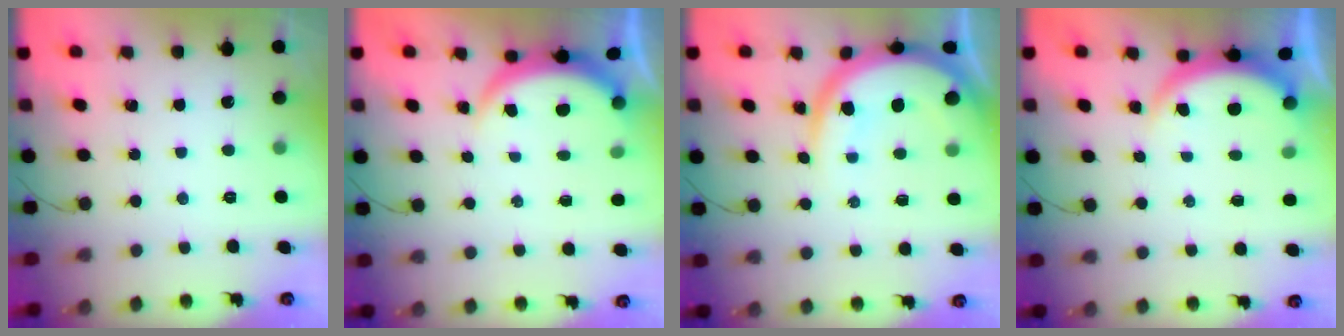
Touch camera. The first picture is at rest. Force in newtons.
{"total": 3.8, "press": 3.8, "slide": 0.2}
{"total": 13.2, "press": 13.2, "slide": 1.4}
{"total": 5.1, "press": 5.0, "slide": 0.4}